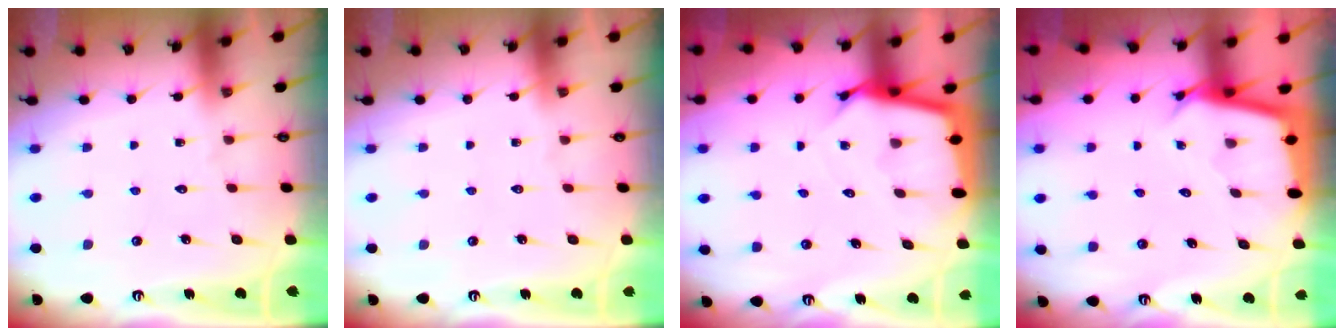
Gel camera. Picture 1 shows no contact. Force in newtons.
{"total": 0.0}
{"total": 5.3, "press": 5.2, "slide": 0.5}
{"total": 2.7, "press": 2.7, "slide": 0.0}